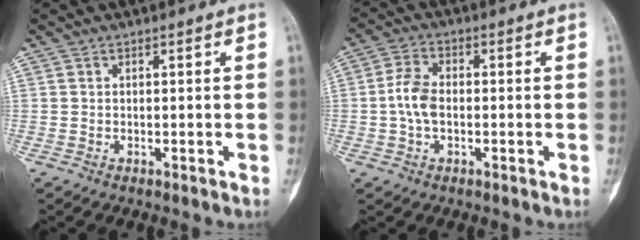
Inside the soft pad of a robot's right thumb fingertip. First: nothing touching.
{"total": 5.9, "force": [-0.6, 3.8, 4.5], "torque": [-0.091, 0.016, -0.018]}